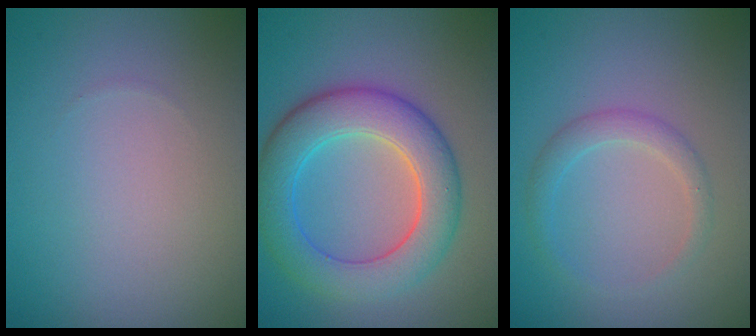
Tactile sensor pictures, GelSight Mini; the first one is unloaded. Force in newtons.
{"total": 7.2, "press": 7.2, "slide": 0.2}
{"total": 1.9, "press": 1.9, "slide": 0.2}